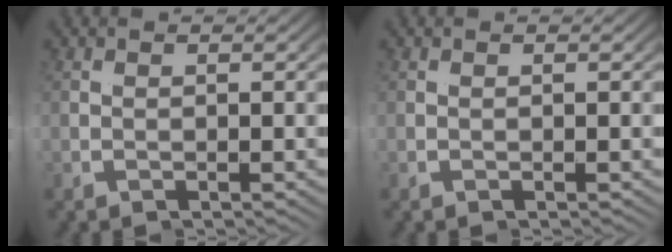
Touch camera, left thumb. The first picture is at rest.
{"total": 0.0}